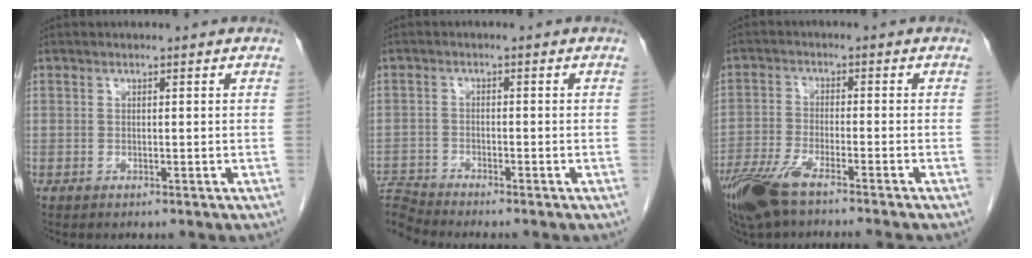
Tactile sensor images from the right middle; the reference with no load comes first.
{"total": 4.9, "force": [-4.8, -1.0, -0.3], "torque": [-0.001, -0.003, -0.091]}
{"total": 9.1, "force": [-7.0, 0.7, 5.8], "torque": [-0.110, -0.021, -0.127]}